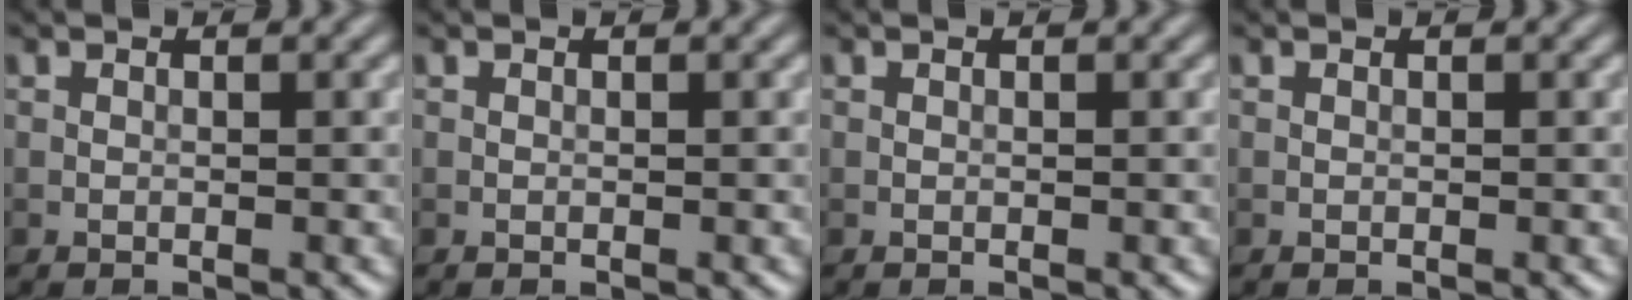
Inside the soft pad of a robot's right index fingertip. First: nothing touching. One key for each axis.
{"total": 0.0}
{"total": 0.0}
{"total": 0.0}